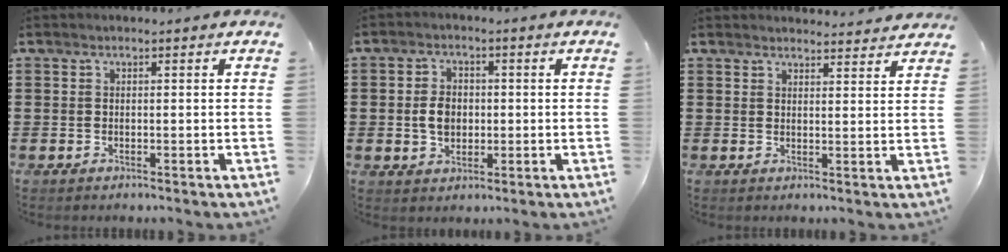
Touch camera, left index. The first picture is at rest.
{"total": 4.4, "force": [-0.2, 3.2, 3.0], "torque": [-0.054, 0.006, -0.008]}
{"total": 2.6, "force": [2.6, 0.1, 0.2], "torque": [-0.002, -0.012, 0.049]}